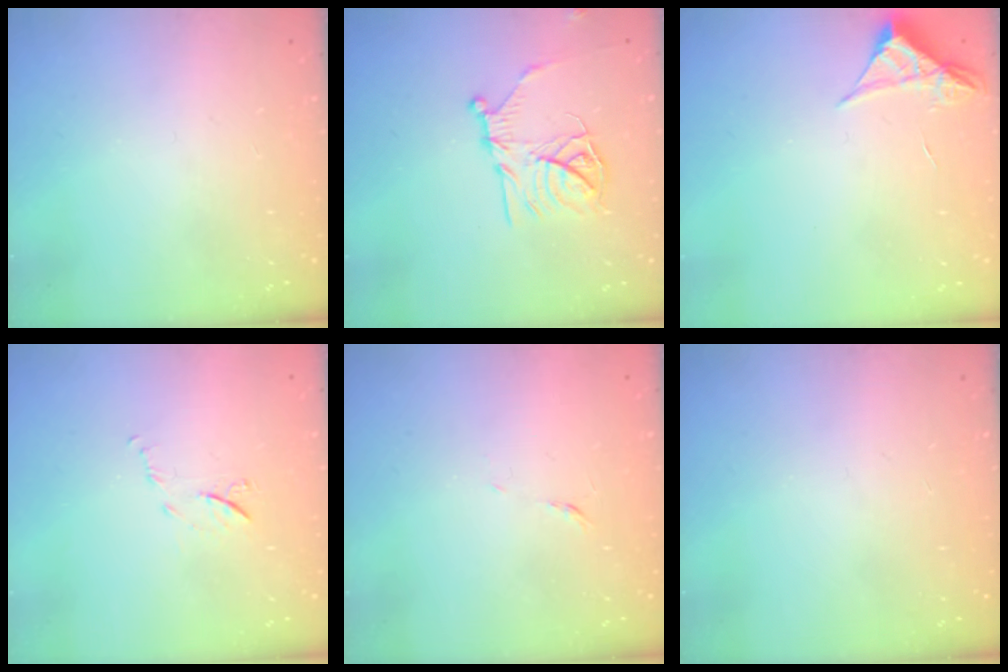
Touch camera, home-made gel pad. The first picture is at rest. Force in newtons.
{"total": 13.2, "press": 13.2, "slide": 0.8}
{"total": 4.2, "press": 4.2, "slide": 0.4}
{"total": 7.0, "press": 7.0, "slide": 0.7}
{"total": 3.9, "press": 3.8, "slide": 0.9}
{"total": 0.0}